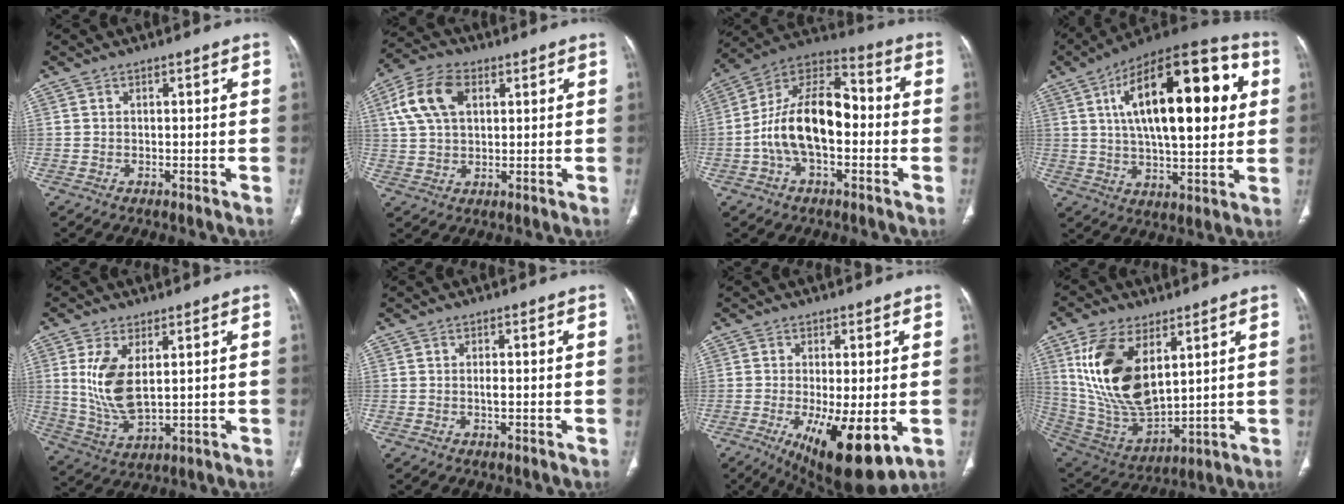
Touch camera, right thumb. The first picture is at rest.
{"total": 10.9, "force": [3.5, 6.8, 7.7], "torque": [-0.149, 0.013, 0.062]}
{"total": 17.3, "force": [-2.3, 9.5, 14.2], "torque": [-0.244, 0.047, -0.048]}
{"total": 27.2, "force": [6.5, 11.2, 23.9], "torque": [-0.356, 0.012, 0.090]}
{"total": 10.3, "force": [2.2, 5.0, 8.7], "torque": [-0.179, -0.018, 0.058]}
{"total": 1.1, "force": [-0.3, 0.4, 0.9], "torque": [-0.018, 0.000, -0.006]}
{"total": 14.8, "force": [-4.5, 5.0, 13.1], "torque": [-0.196, -0.022, -0.053]}
{"total": 19.9, "force": [6.8, 10.5, 15.5], "torque": [-0.284, -0.032, 0.145]}